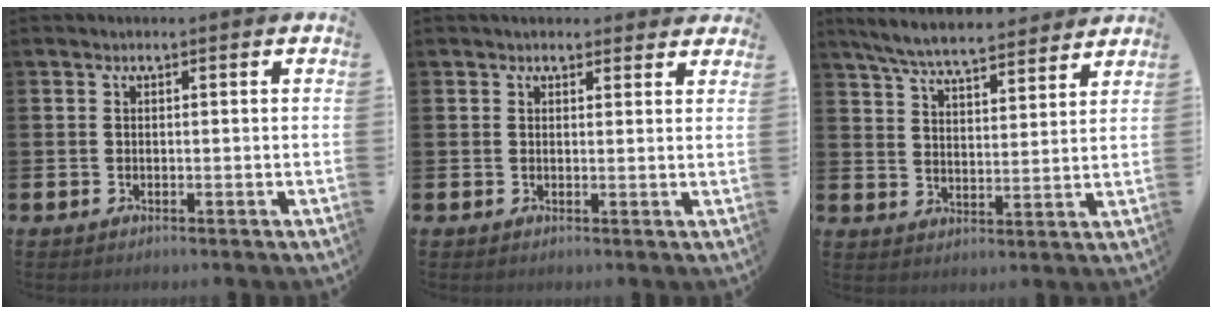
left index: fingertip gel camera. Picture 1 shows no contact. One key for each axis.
{"total": 2.1, "fx": 1.9, "fy": 0.7, "fz": 0.1, "tx": 0.003, "ty": -0.005, "tz": 0.035}
{"total": 6.9, "fx": 6.6, "fy": 0.8, "fz": 1.9, "tx": -0.068, "ty": -0.036, "tz": 0.118}